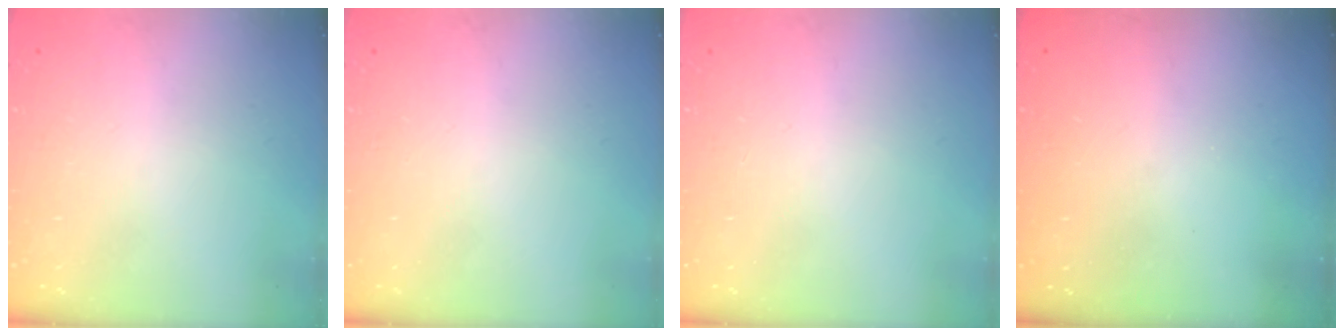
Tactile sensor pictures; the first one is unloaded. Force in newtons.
{"total": 0.0}
{"total": 0.0}
{"total": 3.1, "press": 3.1, "slide": 0.1}